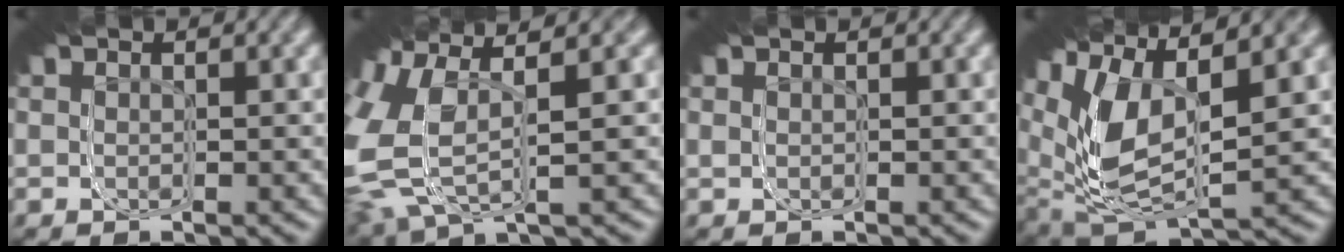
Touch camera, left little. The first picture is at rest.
{"total": 11.9, "force": [2.2, 8.4, 8.1], "torque": [-0.169, 0.003, 0.019]}
{"total": 0.6, "force": [0.1, 0.5, 0.3], "torque": [-0.007, 0.001, 0.001]}
{"total": 11.9, "force": [1.2, 7.8, 8.9], "torque": [-0.140, 0.008, 0.003]}